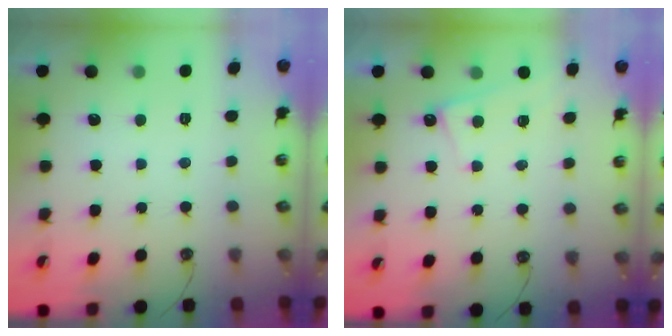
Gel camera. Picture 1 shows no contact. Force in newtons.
{"total": 0.7, "press": 0.7, "slide": 0.3}